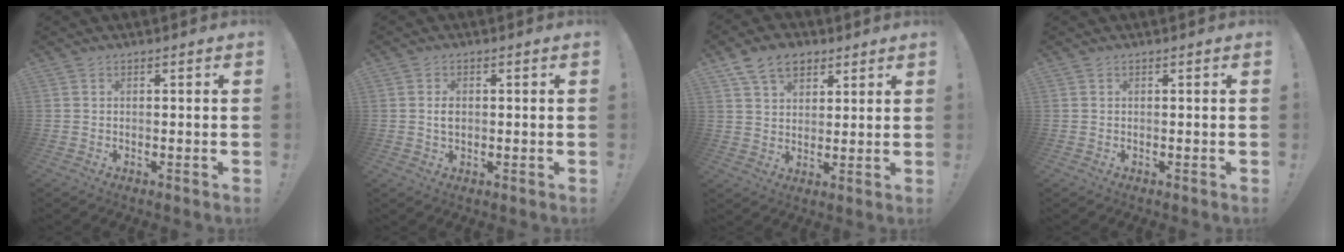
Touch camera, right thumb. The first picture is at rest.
{"total": 2.6, "force": [0.3, 1.8, 1.8], "torque": [-0.022, 0.000, 0.002]}
{"total": 9.8, "force": [5.8, 6.5, 4.6], "torque": [-0.077, -0.019, 0.113]}
{"total": 0.0}